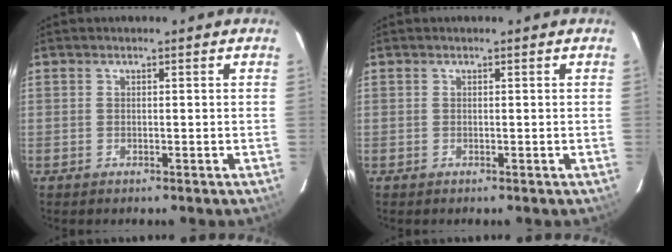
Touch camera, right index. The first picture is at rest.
{"total": 0.0}